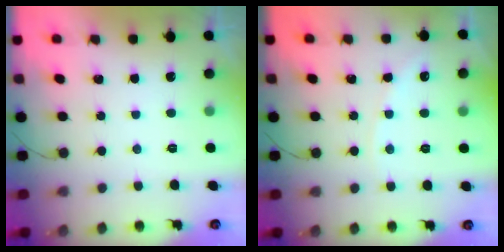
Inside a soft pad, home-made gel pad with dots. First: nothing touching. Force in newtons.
{"total": 2.6, "press": 2.6, "slide": 0.4}